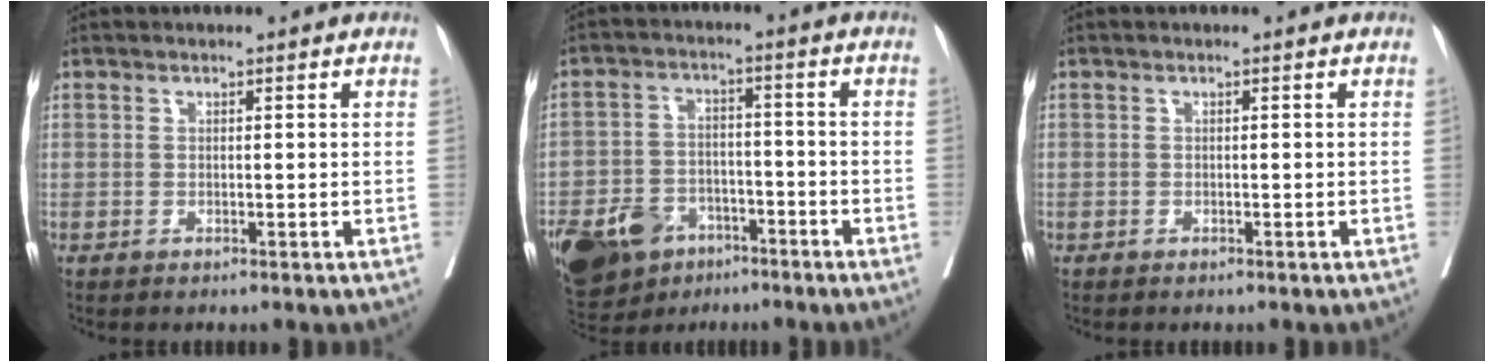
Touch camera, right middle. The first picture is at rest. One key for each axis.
{"total": 17.5, "fx": -10.2, "fy": 11.1, "fz": 8.8, "tx": -0.225, "ty": -0.008, "tz": -0.164}
{"total": 0.7, "fx": -0.3, "fy": 0.6, "fz": -0.1, "tx": 0.003, "ty": 0.008, "tz": -0.007}